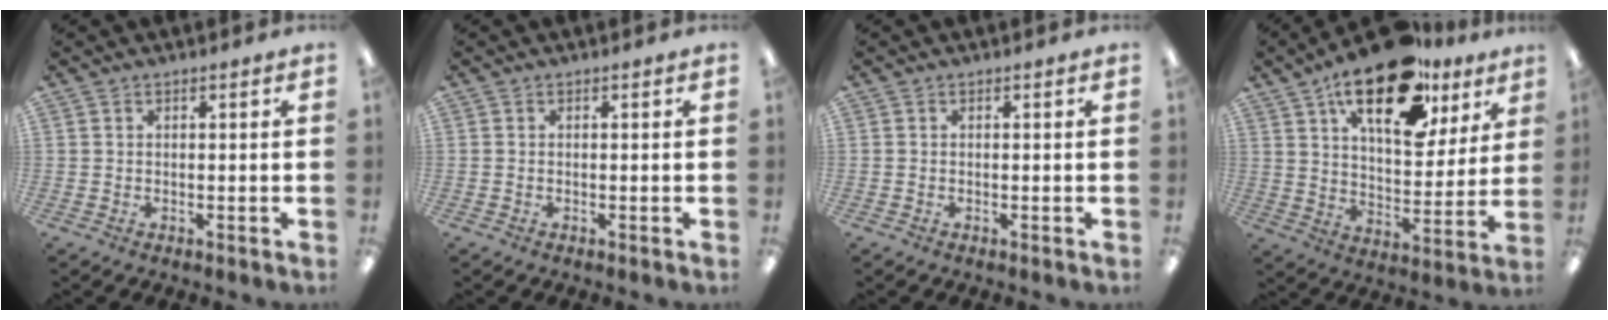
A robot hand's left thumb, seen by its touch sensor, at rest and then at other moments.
{"total": 0.0}
{"total": 0.0}
{"total": 22.7, "force": [14.0, 10.4, 14.4], "torque": [-0.218, -0.067, 0.234]}